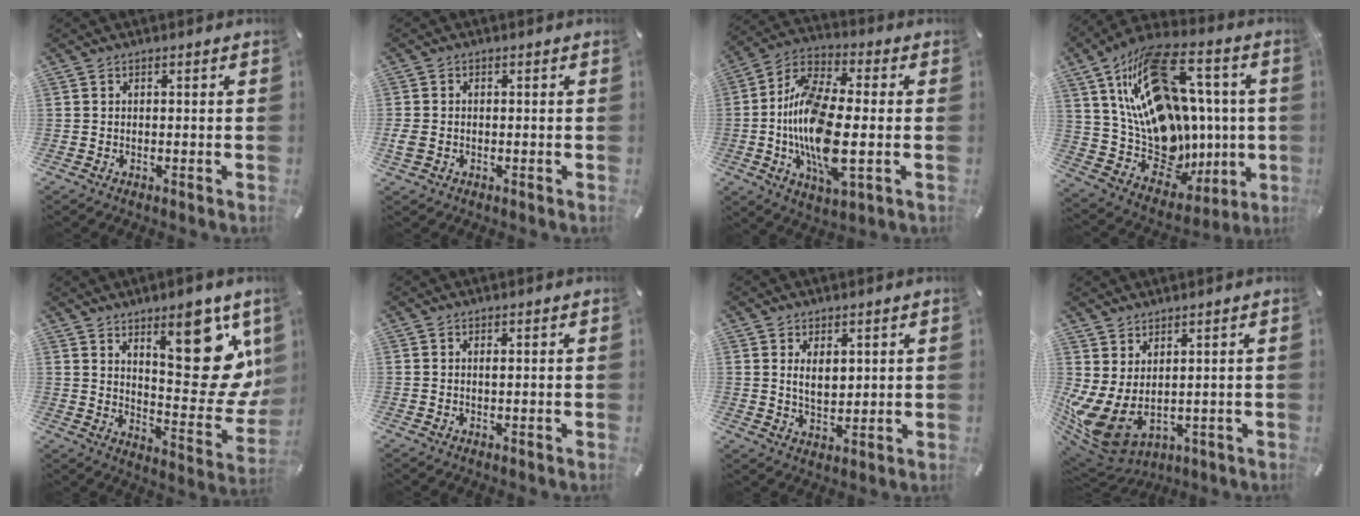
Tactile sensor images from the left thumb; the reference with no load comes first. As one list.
[{"total": 2.3, "force": [-0.6, 1.7, 1.4], "torque": [-0.032, 0.000, -0.011]}, {"total": 17.6, "force": [-1.9, 7.9, 15.6], "torque": [-0.330, -0.005, -0.032]}, {"total": 25.3, "force": [6.9, 16.4, 18.0], "torque": [-0.319, -0.055, 0.135]}, {"total": 19.5, "force": [10.3, 8.3, 14.4], "torque": [-0.159, -0.084, 0.166]}, {"total": 0.5, "force": [0.1, 0.0, 0.5], "torque": [-0.010, -0.001, 0.002]}, {"total": 4.9, "force": [1.8, 3.0, 3.4], "torque": [-0.056, -0.001, 0.029]}, {"total": 7.8, "force": [0.0, 5.0, 6.0], "torque": [-0.150, -0.025, 0.004]}]